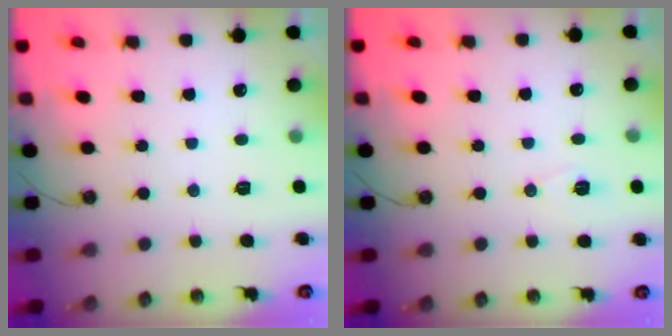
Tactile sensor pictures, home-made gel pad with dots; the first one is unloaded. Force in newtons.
{"total": 5.3, "press": 3.9, "slide": 3.5}